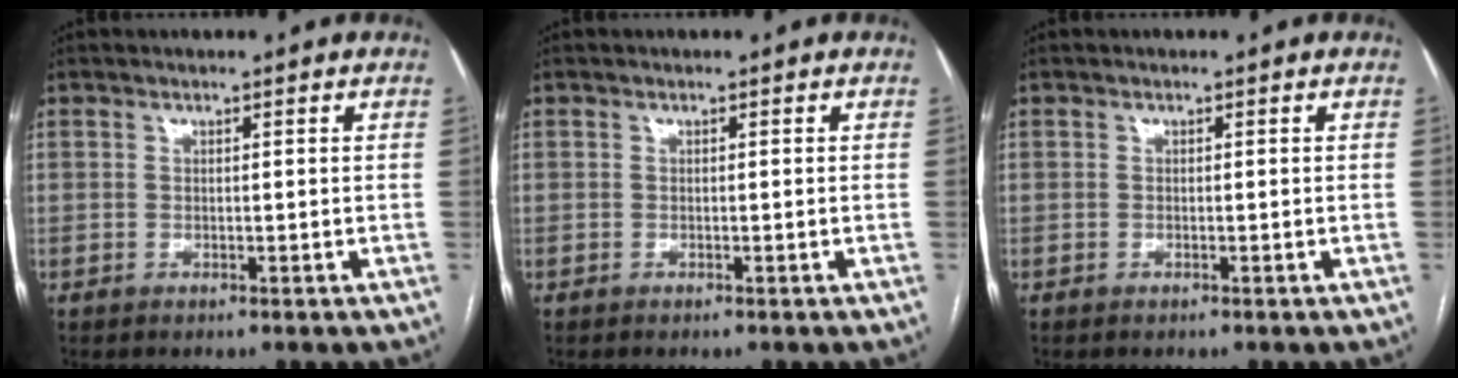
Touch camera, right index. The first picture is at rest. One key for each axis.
{"total": 0.0}
{"total": 0.0}